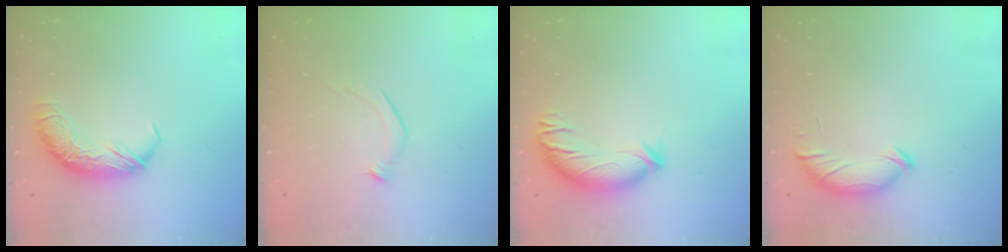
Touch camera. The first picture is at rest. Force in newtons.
{"total": 6.4, "press": 6.4, "slide": 0.5}
{"total": 2.8, "press": 2.0, "slide": 2.0}
{"total": 5.8, "press": 5.8, "slide": 0.7}